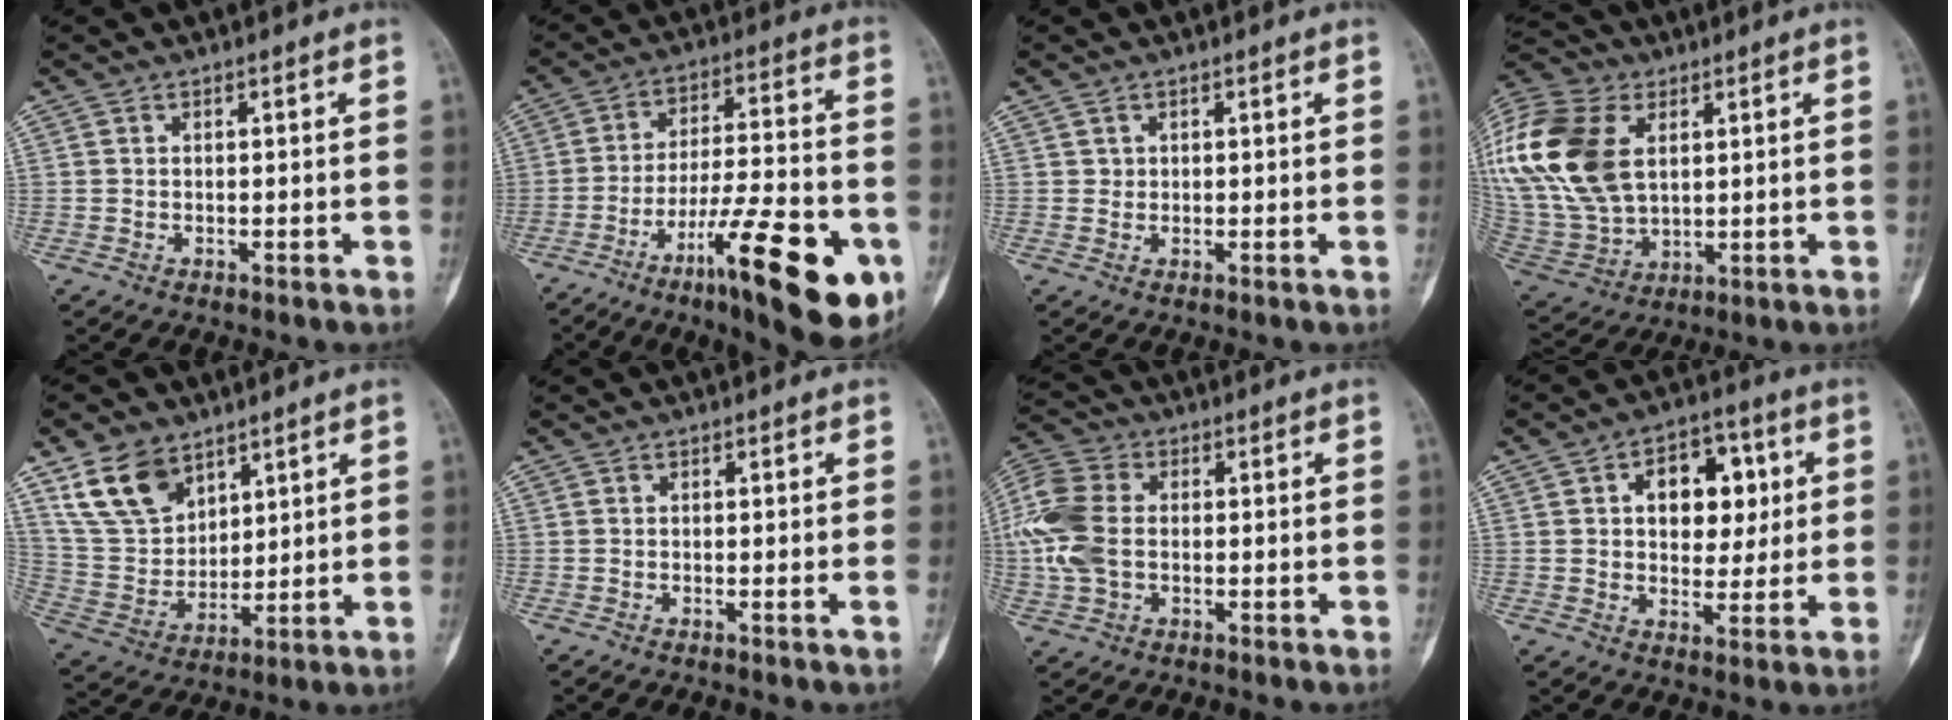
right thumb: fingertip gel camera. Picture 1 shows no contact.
{"total": 22.7, "force": [-9.8, 5.7, 19.6], "torque": [-0.274, 0.038, -0.145]}
{"total": 0.8, "force": [0.4, 0.7, 0.1], "torque": [0.006, -0.001, 0.006]}
{"total": 26.6, "force": [7.2, 17.5, 18.7], "torque": [-0.438, 0.008, 0.145]}
{"total": 12.8, "force": [8.1, 8.0, 5.9], "torque": [-0.094, -0.032, 0.171]}
{"total": 0.7, "force": [-0.1, -0.3, 0.6], "torque": [-0.005, 0.000, -0.005]}
{"total": 12.4, "force": [0.1, 8.5, 9.0], "torque": [-0.211, 0.019, 0.000]}
{"total": 11.9, "force": [2.9, 7.9, 8.4], "torque": [-0.068, 0.003, 0.041]}